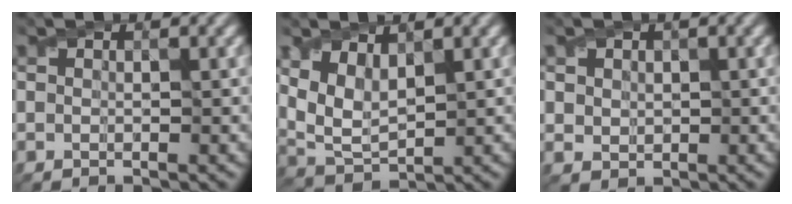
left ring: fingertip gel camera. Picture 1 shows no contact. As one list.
[{"total": 4.4, "force": [1.7, 2.4, 3.3], "torque": [-0.081, -0.007, 0.039]}, {"total": 2.0, "force": [0.8, 1.7, 0.7], "torque": [-0.021, -0.002, 0.025]}]